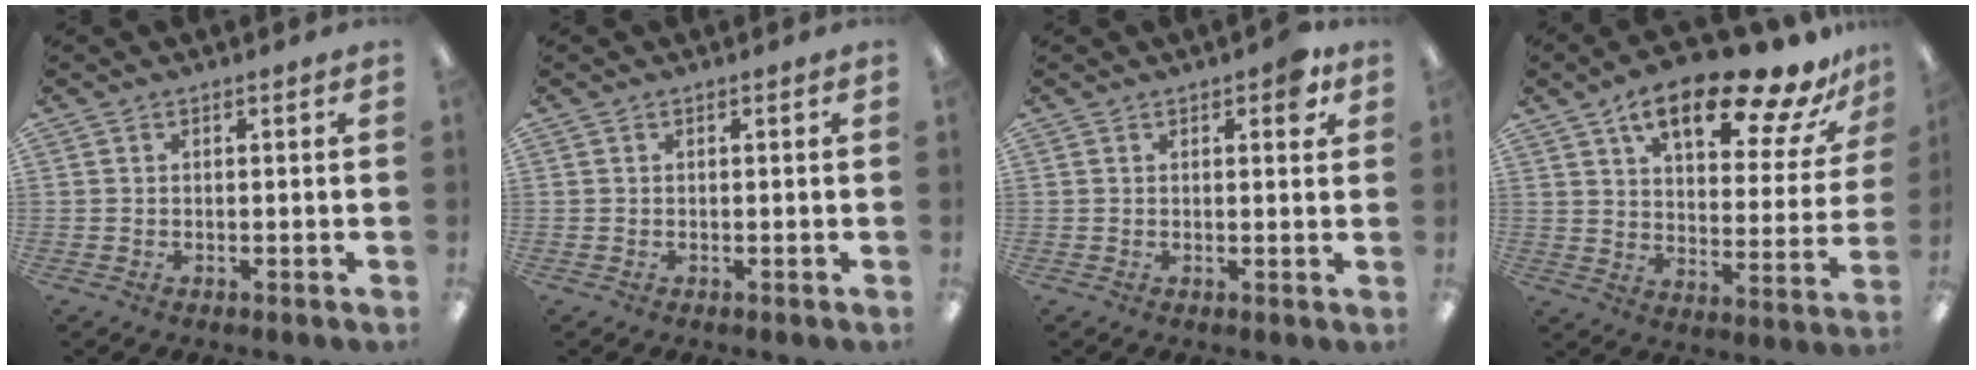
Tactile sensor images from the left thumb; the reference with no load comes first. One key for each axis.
{"total": 0.0}
{"total": 3.6, "fx": 1.8, "fy": 1.5, "fz": 2.7, "tx": -0.027, "ty": -0.007, "tz": 0.023}
{"total": 20.9, "fx": 13.8, "fy": 7.0, "fz": 14.1, "tx": -0.204, "ty": -0.086, "tz": 0.222}